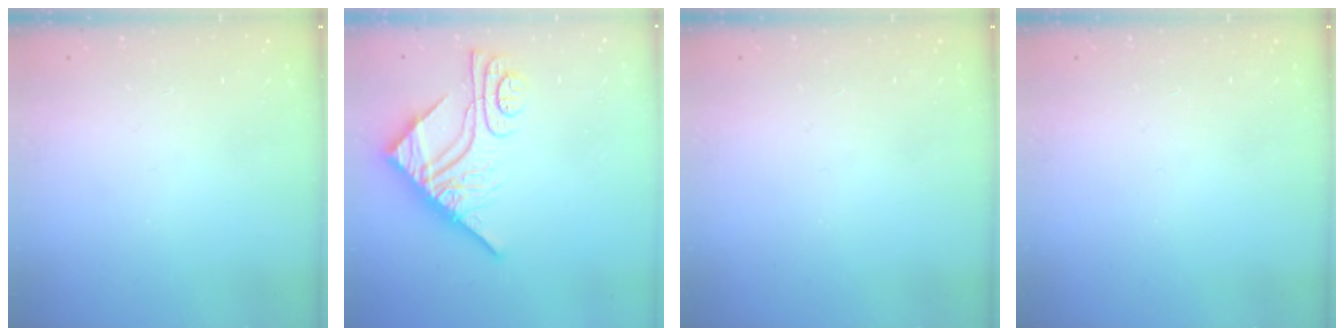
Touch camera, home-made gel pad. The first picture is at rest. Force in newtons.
{"total": 11.6, "press": 11.5, "slide": 1.0}
{"total": 0.0}
{"total": 0.0}